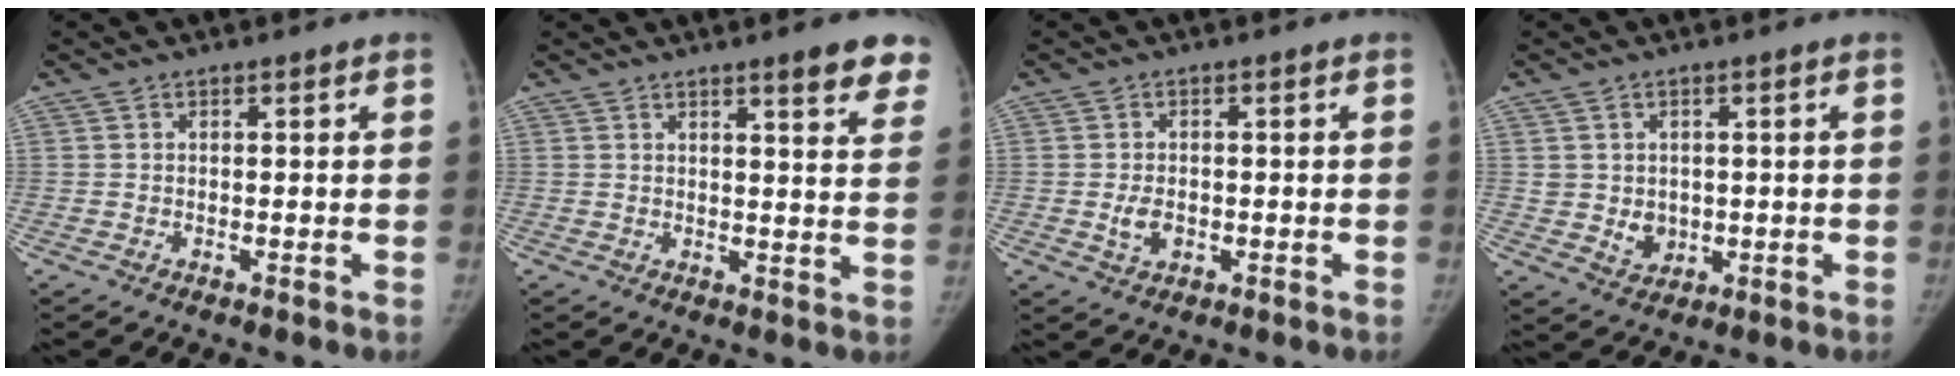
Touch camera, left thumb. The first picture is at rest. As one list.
[{"total": 10.6, "force": [7.4, 1.8, 7.4], "torque": [-0.063, -0.037, 0.086]}, {"total": 3.5, "force": [-0.7, 2.6, 2.4], "torque": [-0.038, 0.000, -0.007]}, {"total": 4.6, "force": [0.1, 4.1, 2.2], "torque": [-0.014, -0.003, 0.013]}]